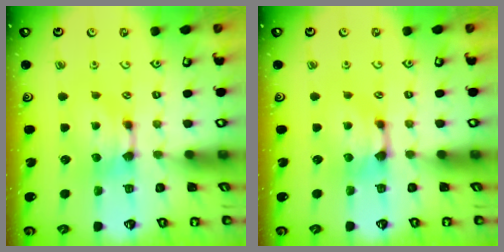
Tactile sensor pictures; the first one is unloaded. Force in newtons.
{"total": 0.8, "press": 0.3, "slide": 0.7}